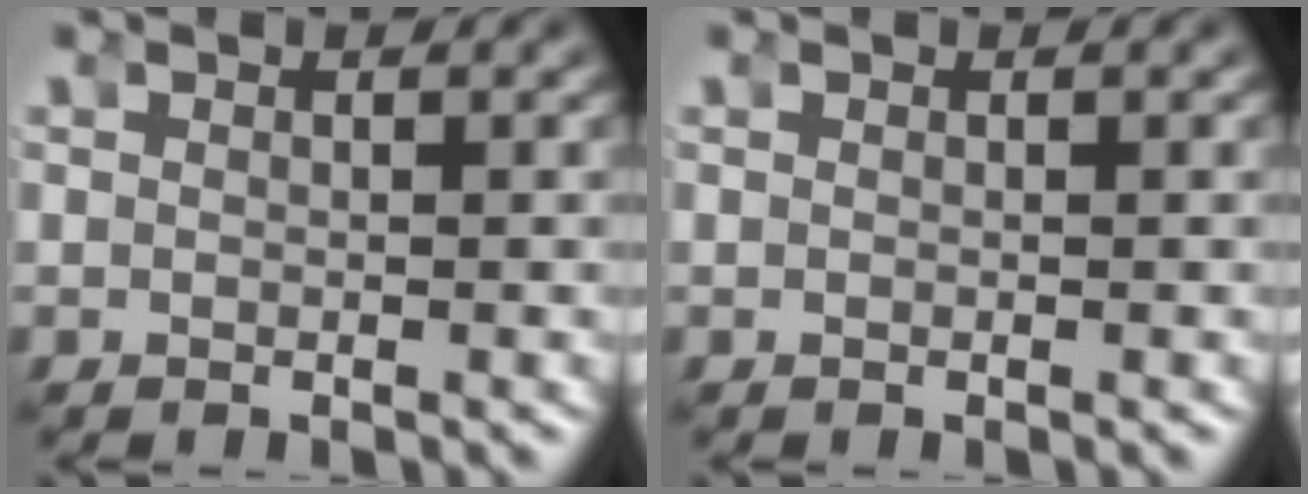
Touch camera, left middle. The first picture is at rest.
{"total": 0.0}